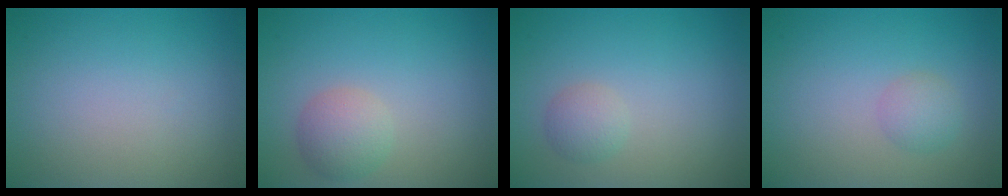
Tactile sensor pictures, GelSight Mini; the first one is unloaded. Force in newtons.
{"total": 2.7, "press": 2.7, "slide": 0.1}
{"total": 1.6, "press": 1.6, "slide": 0.1}
{"total": 1.7, "press": 1.7, "slide": 0.0}